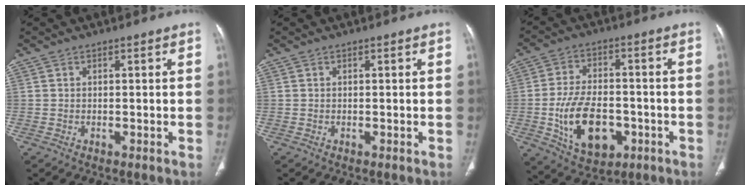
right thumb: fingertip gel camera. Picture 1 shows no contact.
{"total": 0.0}
{"total": 14.4, "force": [-3.9, 8.8, 10.7], "torque": [-0.169, 0.014, -0.053]}